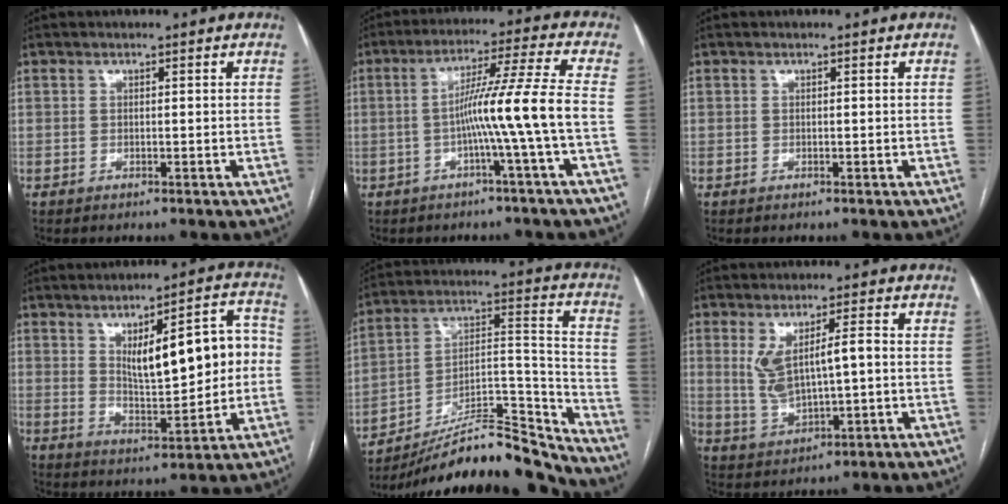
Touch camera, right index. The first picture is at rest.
{"total": 9.6, "force": [-2.3, -2.5, 9.0], "torque": [-0.154, 0.015, -0.039]}
{"total": 0.0}
{"total": 13.6, "force": [1.7, 4.3, 12.8], "torque": [-0.177, 0.028, 0.037]}
{"total": 21.4, "force": [-20.0, 2.4, 7.2], "torque": [-0.096, 0.046, -0.319]}
{"total": 8.0, "force": [0.9, 2.5, 7.5], "torque": [-0.149, 0.014, 0.031]}